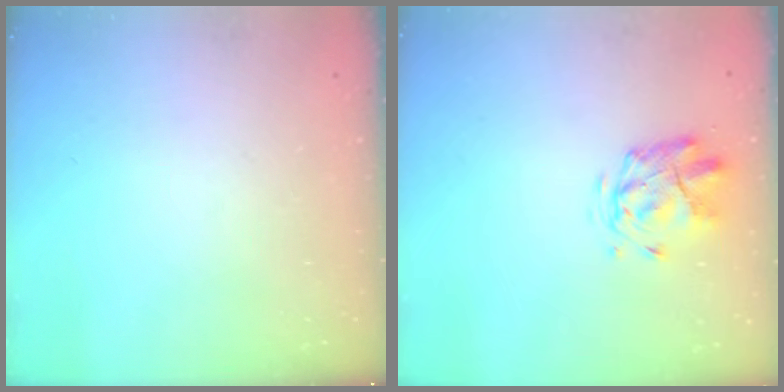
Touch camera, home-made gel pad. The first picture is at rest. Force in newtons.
{"total": 2.8, "press": 2.5, "slide": 1.2}